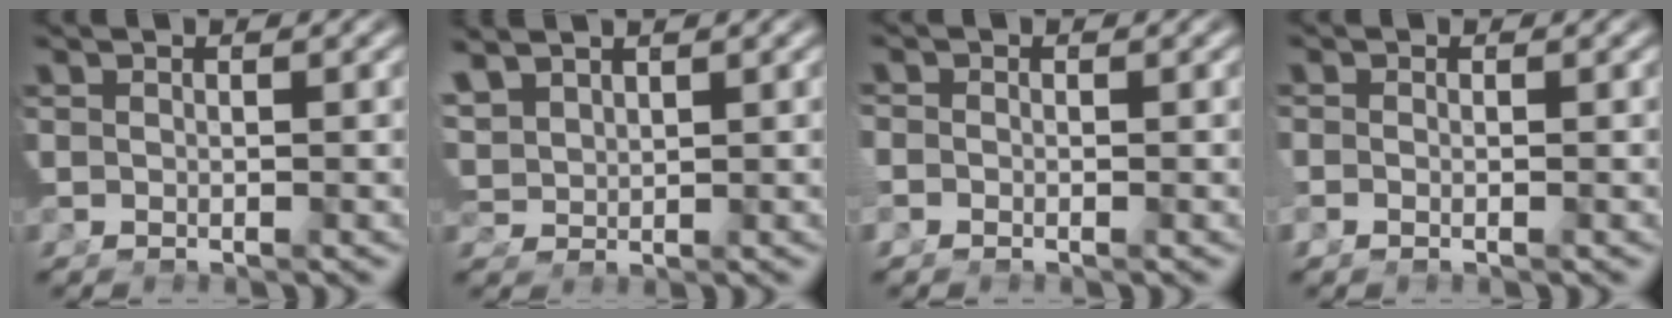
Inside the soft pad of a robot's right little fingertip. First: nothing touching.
{"total": 2.2, "force": [1.4, 1.3, 1.0], "torque": [-0.031, -0.005, 0.040]}
{"total": 1.7, "force": [-0.8, 1.3, 0.7], "torque": [-0.030, -0.007, -0.016]}
{"total": 1.7, "force": [-0.7, 1.1, 1.1], "torque": [-0.036, -0.009, -0.013]}